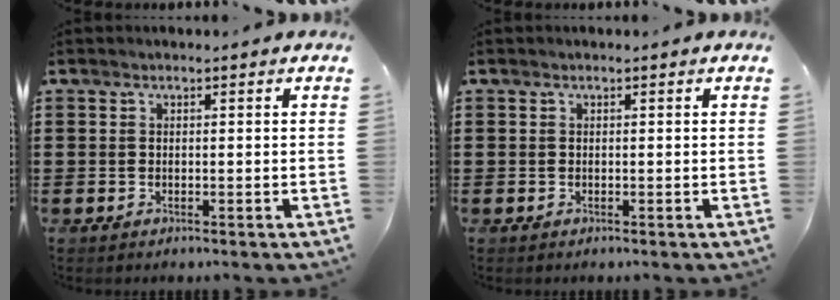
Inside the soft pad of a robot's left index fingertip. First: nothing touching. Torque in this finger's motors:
{"motor_torque": [0.00, 0.00, 0.00, 0.00]}